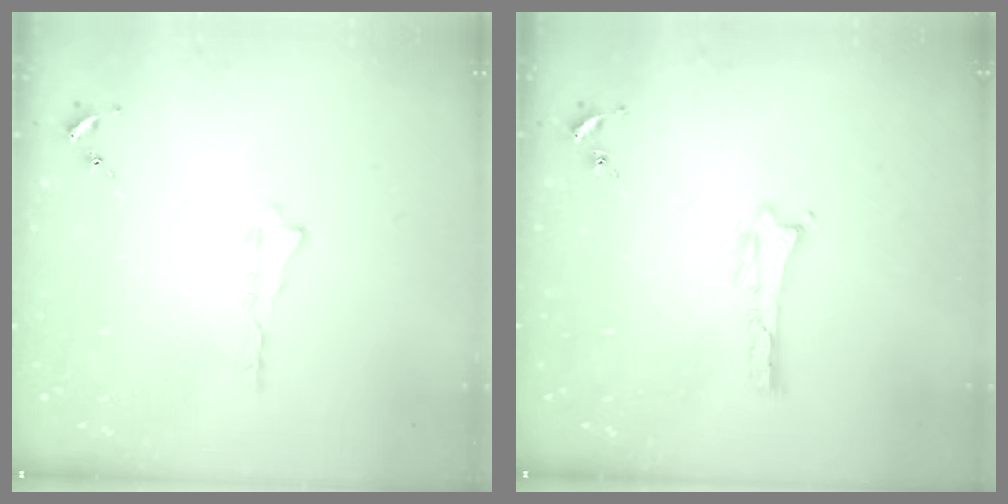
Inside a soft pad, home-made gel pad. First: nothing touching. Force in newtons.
{"total": 0.0}